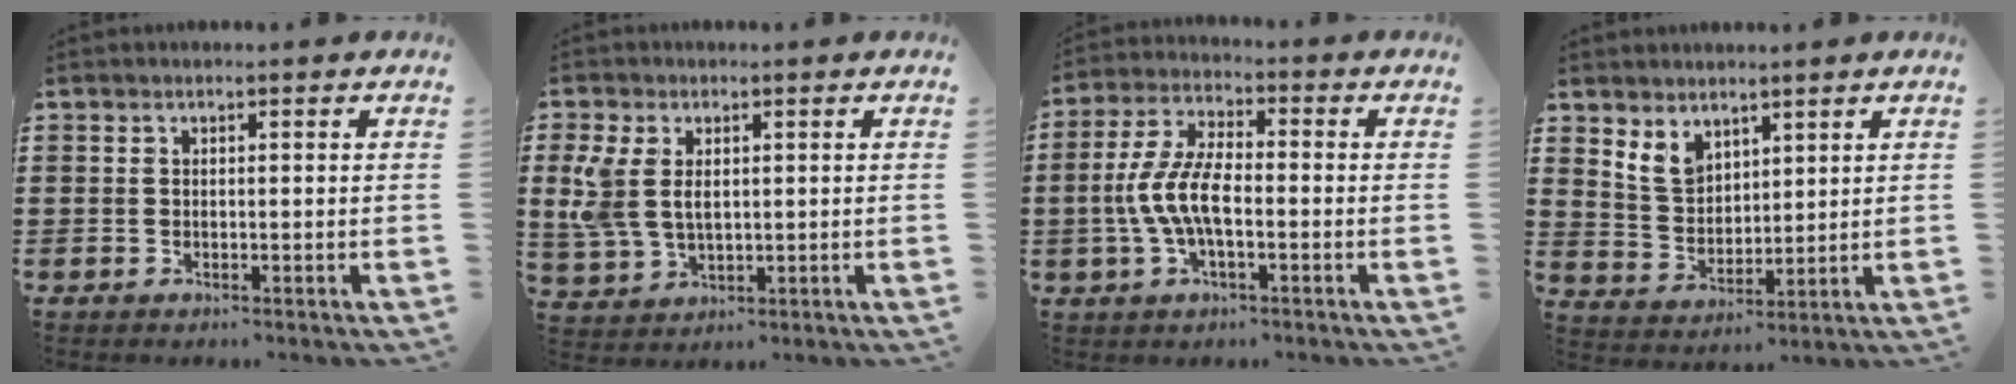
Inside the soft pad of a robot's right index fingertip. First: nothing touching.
{"total": 5.3, "force": [1.1, 3.6, 3.8], "torque": [-0.100, 0.006, 0.016]}
{"total": 8.0, "force": [-1.9, 3.3, 7.0], "torque": [-0.169, -0.008, -0.043]}
{"total": 4.9, "force": [3.5, 3.1, 1.6], "torque": [-0.048, 0.003, 0.067]}